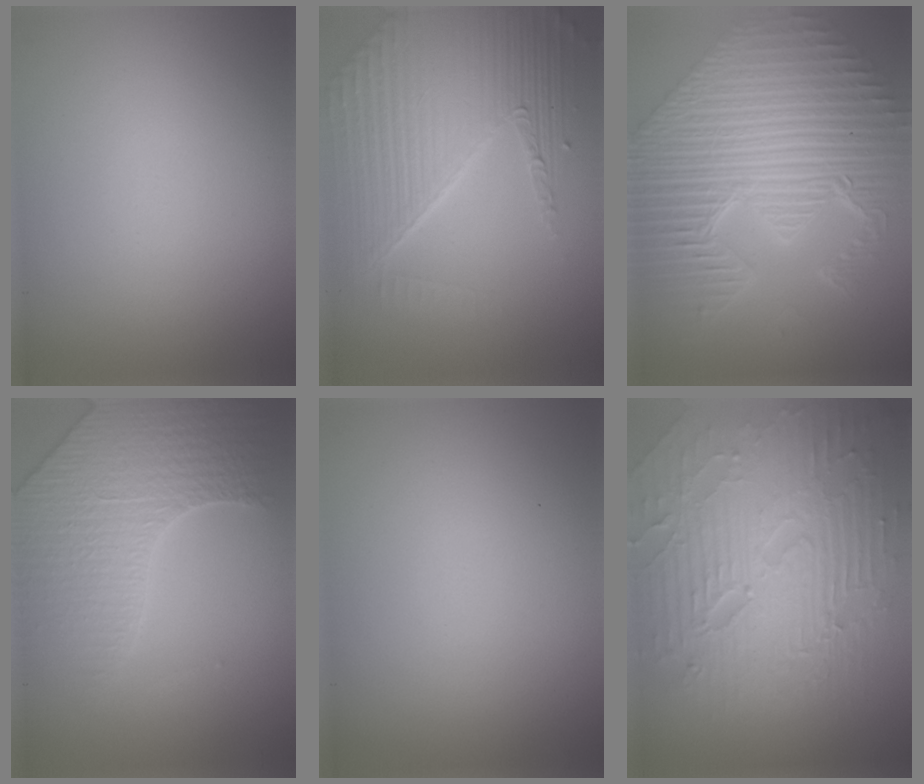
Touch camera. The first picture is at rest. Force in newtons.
{"total": 7.8, "press": 5.4, "slide": 5.6}
{"total": 12.5, "press": 8.2, "slide": 9.5}
{"total": 5.5, "press": 4.8, "slide": 2.6}
{"total": 0.0}
{"total": 10.2, "press": 6.6, "slide": 7.7}